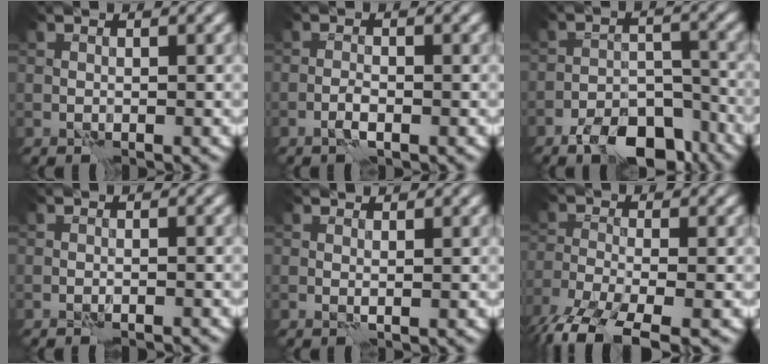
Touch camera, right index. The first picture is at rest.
{"total": 1.1, "force": [-0.4, 0.2, 1.0], "torque": [-0.021, 0.002, -0.010]}
{"total": 7.1, "force": [-5.2, 3.1, 3.8], "torque": [-0.049, -0.002, -0.090]}
{"total": 1.6, "force": [-1.6, 0.0, 0.4], "torque": [-0.012, 0.008, -0.020]}
{"total": 0.8, "force": [0.6, 0.3, 0.5], "torque": [-0.015, 0.001, 0.008]}
{"total": 7.4, "force": [-5.2, 2.2, 4.8], "torque": [-0.100, -0.021, -0.104]}